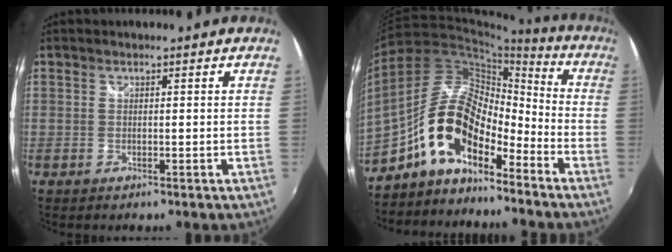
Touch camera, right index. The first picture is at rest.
{"total": 14.8, "force": [-9.2, 6.3, 9.7], "torque": [-0.186, 0.020, -0.185]}